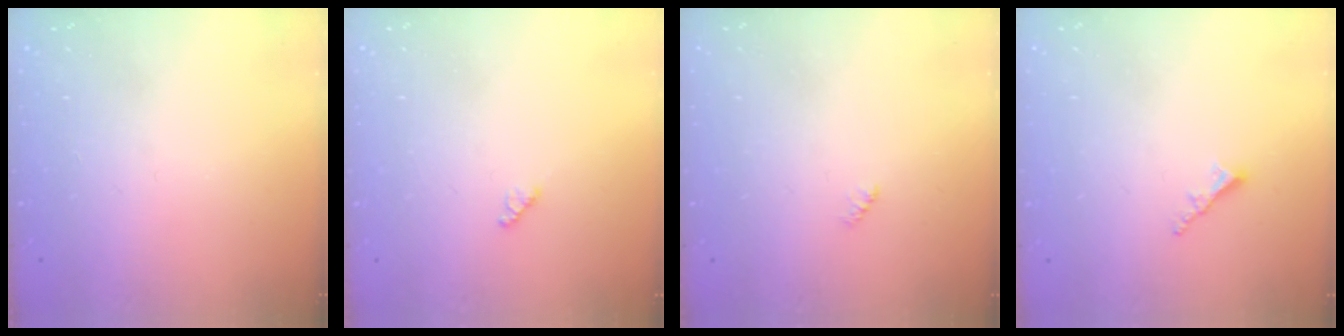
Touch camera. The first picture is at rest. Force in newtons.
{"total": 2.9, "press": 2.9, "slide": 0.3}
{"total": 2.3, "press": 2.2, "slide": 0.5}
{"total": 2.3, "press": 2.2, "slide": 0.6}